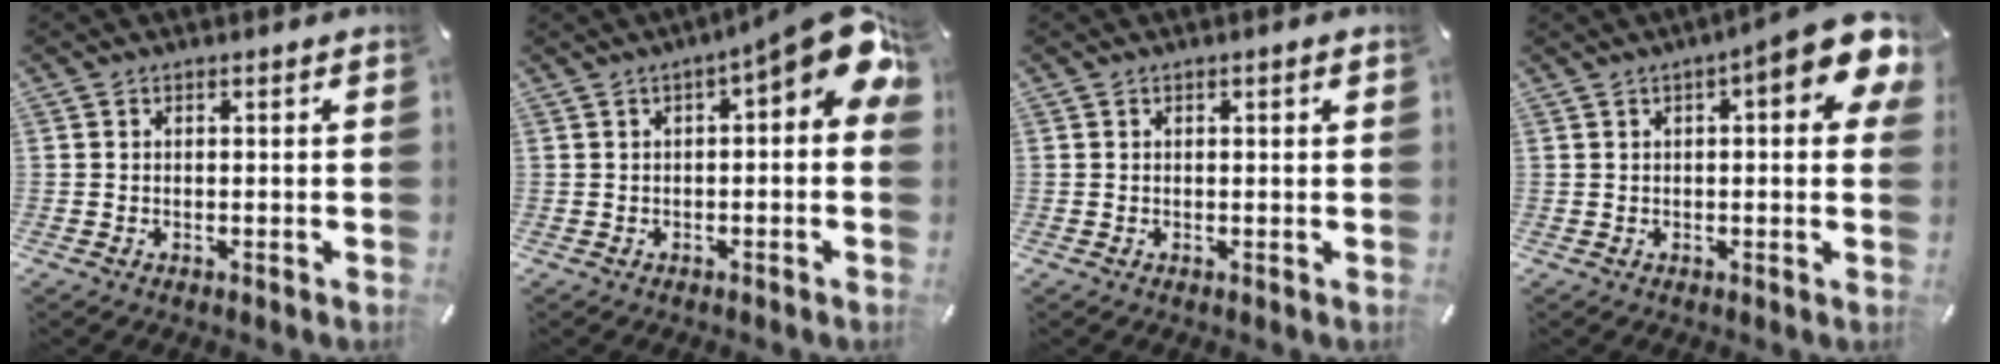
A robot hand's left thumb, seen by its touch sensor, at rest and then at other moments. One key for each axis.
{"total": 10.6, "fx": 3.6, "fy": 3.1, "fz": 9.5, "tx": -0.117, "ty": -0.039, "tz": 0.059}
{"total": 0.9, "fx": 0.3, "fy": 0.2, "fz": 0.9, "tx": -0.017, "ty": 0.001, "tz": 0.005}
{"total": 11.1, "fx": 5.0, "fy": 3.0, "fz": 9.4, "tx": -0.115, "ty": -0.034, "tz": 0.078}